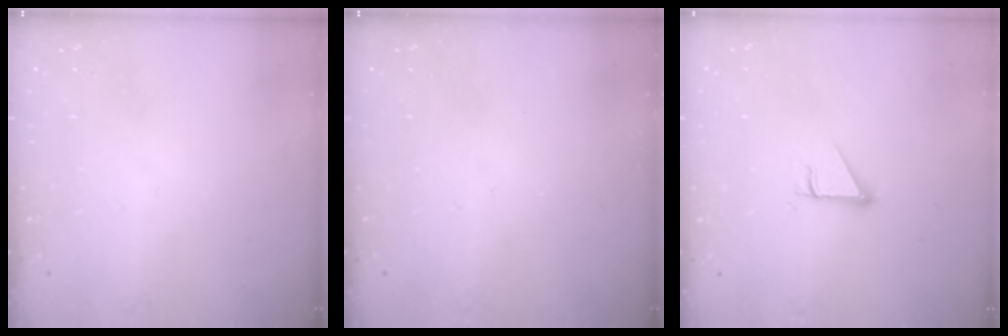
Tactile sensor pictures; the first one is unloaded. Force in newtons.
{"total": 0.0}
{"total": 2.7, "press": 2.7, "slide": 0.3}